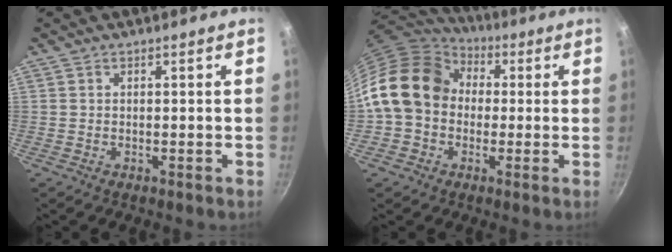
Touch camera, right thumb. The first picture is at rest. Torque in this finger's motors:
{"motor_torque": [1.88, 3.13, 1.29, -1.20, 0.19]}